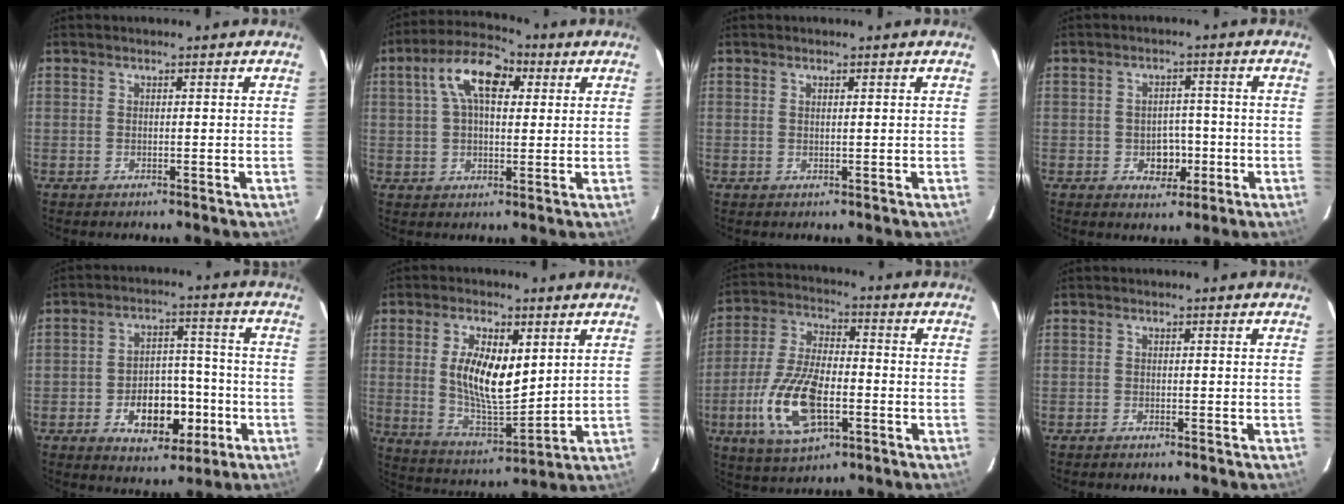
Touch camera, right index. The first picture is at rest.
{"total": 10.9, "force": [3.6, 5.4, 8.8], "torque": [-0.160, 0.033, 0.056]}
{"total": 0.7, "force": [0.4, -0.3, 0.5], "torque": [-0.010, 0.001, 0.007]}
{"total": 4.6, "force": [-1.4, 3.8, 2.3], "torque": [-0.044, 0.011, -0.007]}
{"total": 11.6, "force": [-4.5, 7.4, 7.7], "torque": [-0.144, 0.020, -0.051]}
{"total": 12.7, "force": [3.2, 5.0, 11.2], "torque": [-0.212, -0.004, 0.068]}
{"total": 15.1, "force": [-4.9, 6.8, 12.5], "torque": [-0.269, -0.007, -0.088]}
{"total": 0.7, "force": [-0.7, -0.2, 0.1], "torque": [-0.006, -0.002, -0.013]}